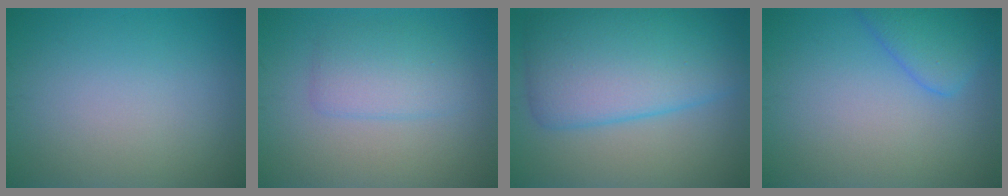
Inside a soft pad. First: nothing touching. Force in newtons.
{"total": 3.0, "press": 3.0, "slide": 0.1}
{"total": 9.0, "press": 9.0, "slide": 0.4}
{"total": 3.5, "press": 3.5, "slide": 0.2}